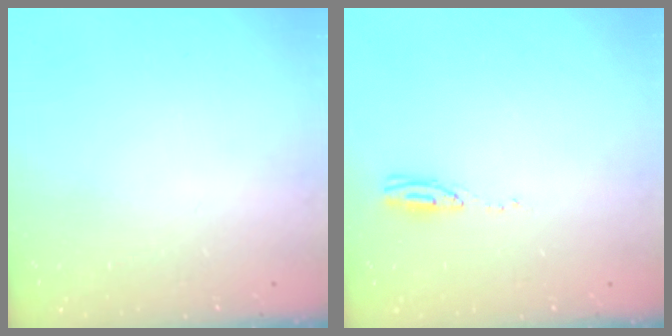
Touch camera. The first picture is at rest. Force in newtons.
{"total": 3.9, "press": 3.7, "slide": 1.2}